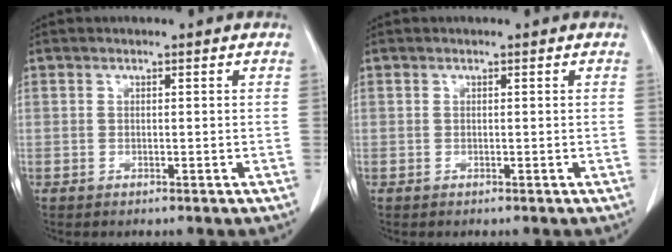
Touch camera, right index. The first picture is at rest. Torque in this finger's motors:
{"motor_torque": [0.00, 0.00, 0.01, 0.00]}